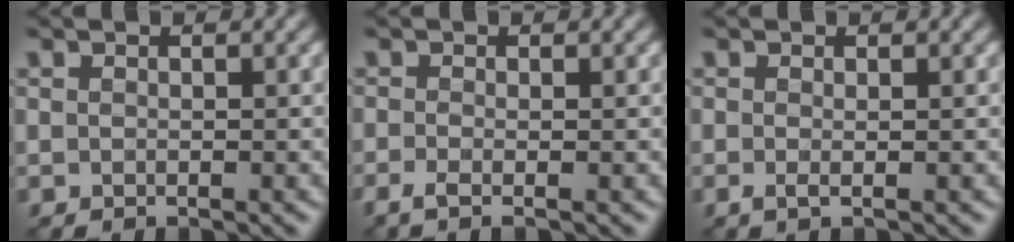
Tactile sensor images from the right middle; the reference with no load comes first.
{"total": 1.5, "force": [-0.8, 0.2, 1.2], "torque": [-0.037, -0.007, -0.023]}
{"total": 0.7, "force": [-0.3, -0.1, 0.7], "torque": [-0.018, -0.004, -0.007]}